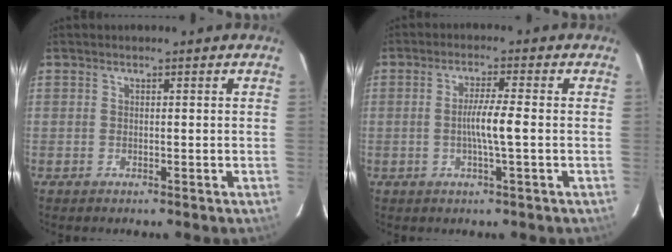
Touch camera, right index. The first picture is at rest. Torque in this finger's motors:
{"motor_torque": [0.90, 0.00, 0.41, 0.09]}